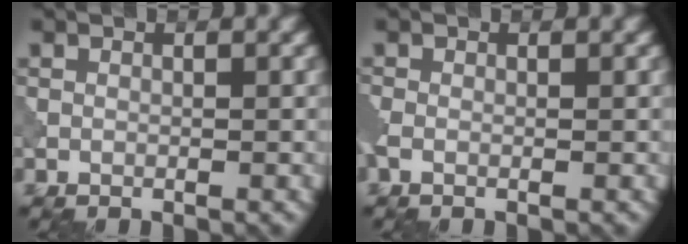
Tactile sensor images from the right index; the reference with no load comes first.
{"total": 1.4, "force": [-0.8, 0.4, 1.0], "torque": [-0.028, -0.007, -0.023]}